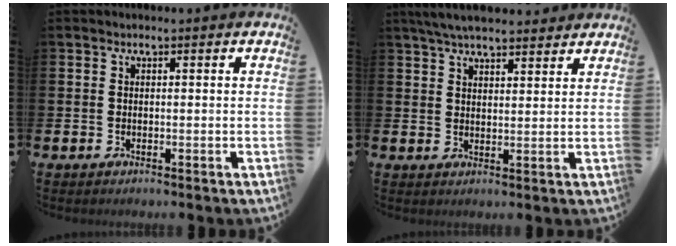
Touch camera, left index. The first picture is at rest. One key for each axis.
{"total": 5.0, "fx": 4.7, "fy": 0.8, "fz": 1.4, "tx": -0.038, "ty": -0.014, "tz": 0.087}